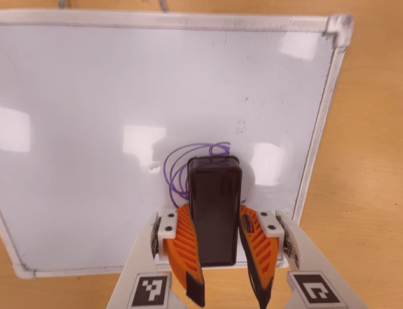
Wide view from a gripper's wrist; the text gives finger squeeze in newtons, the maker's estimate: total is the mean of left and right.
{"total": 14.3, "left": 13.8, "right": 14.7}